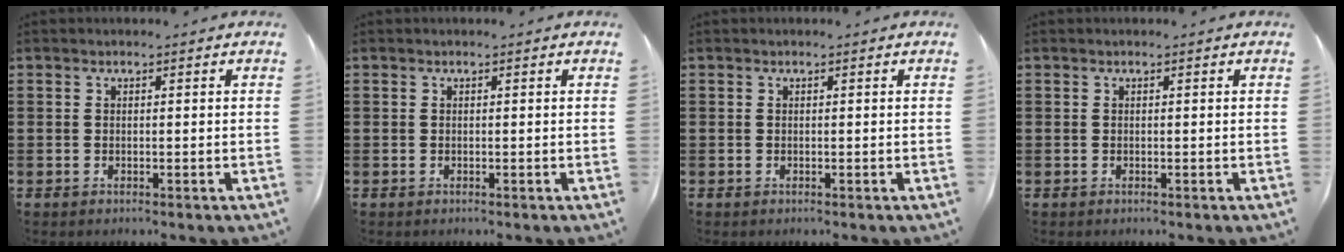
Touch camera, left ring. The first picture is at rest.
{"total": 0.0}
{"total": 0.0}
{"total": 0.0}